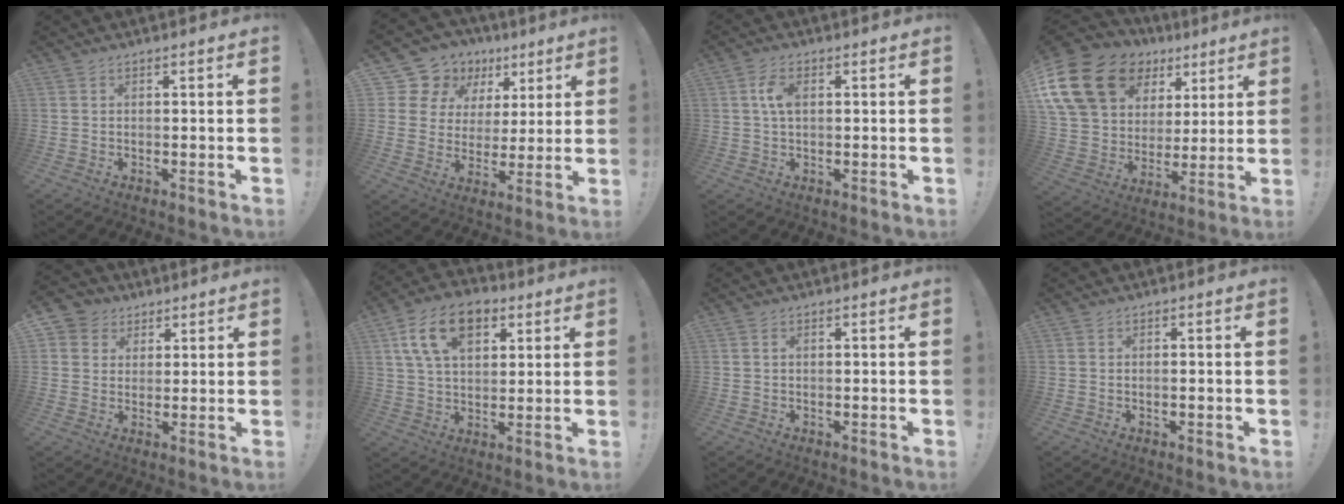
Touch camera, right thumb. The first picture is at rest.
{"total": 12.1, "force": [6.8, 9.4, 3.5], "torque": [-0.062, -0.045, 0.139]}
{"total": 5.2, "force": [1.0, 2.7, 4.3], "torque": [-0.077, 0.008, 0.015]}
{"total": 21.2, "force": [10.8, 14.6, 11.0], "torque": [-0.200, -0.049, 0.225]}
{"total": 5.8, "force": [2.3, 5.3, 1.0], "torque": [-0.015, -0.014, 0.046]}
{"total": 15.6, "force": [7.1, 9.5, 10.1], "torque": [-0.165, -0.010, 0.133]}
{"total": 0.5, "force": [0.0, 0.2, 0.5], "torque": [-0.018, 0.006, 0.002]}
{"total": 0.9, "force": [-0.5, 0.1, 0.7], "torque": [-0.011, -0.002, -0.009]}